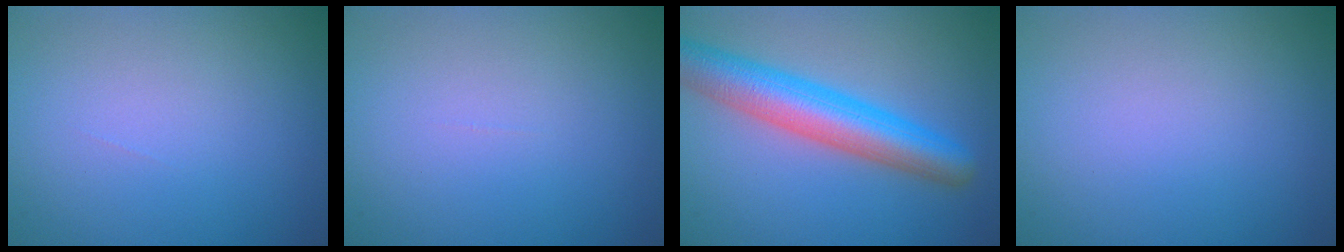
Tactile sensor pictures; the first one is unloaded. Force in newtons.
{"total": 0.0}
{"total": 7.1, "press": 7.1, "slide": 0.1}
{"total": 0.0}